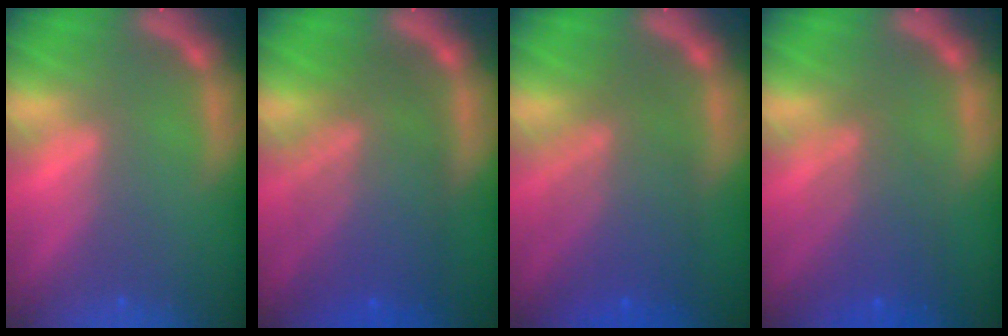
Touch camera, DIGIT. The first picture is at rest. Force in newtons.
{"total": 9.1}
{"total": 7.5}
{"total": 5.1}